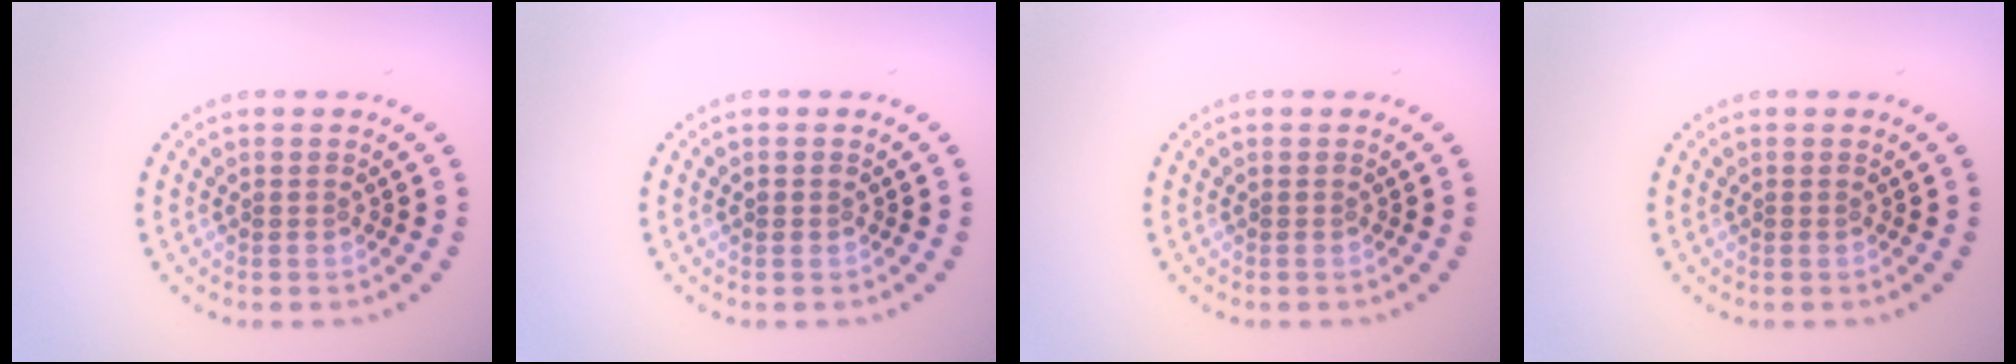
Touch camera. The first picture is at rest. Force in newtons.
{"total": 0.6, "press": 0.6, "slide": 0.2}
{"total": 0.0}
{"total": 0.0}